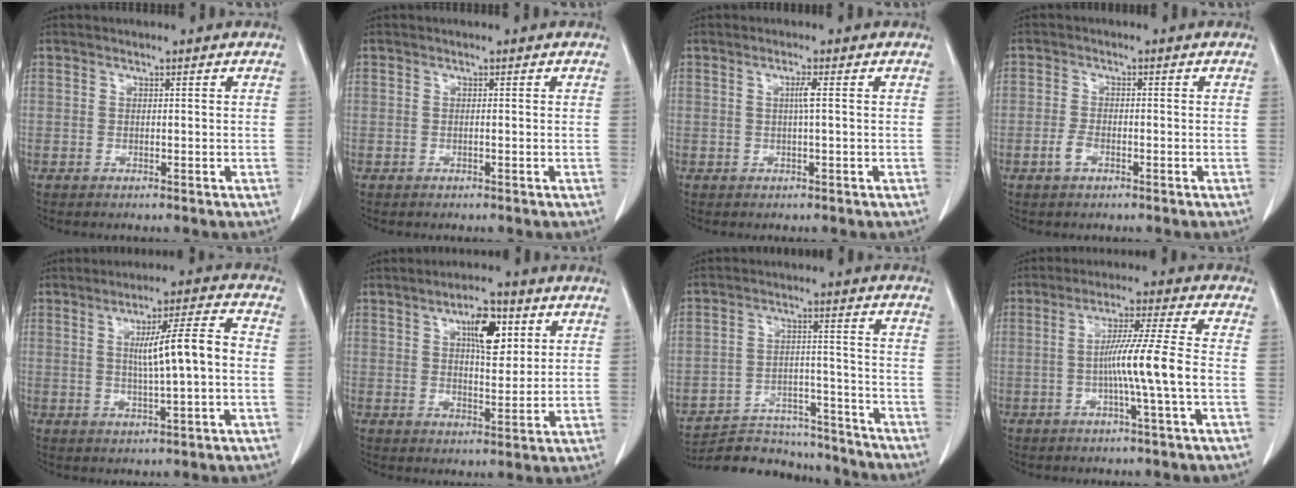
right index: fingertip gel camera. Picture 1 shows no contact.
{"total": 0.0}
{"total": 1.5, "force": [0.1, -0.3, 1.5], "torque": [-0.027, 0.002, 0.001]}
{"total": 2.1, "force": [-1.1, 1.1, 1.5], "torque": [-0.033, 0.002, -0.020]}
{"total": 8.6, "force": [0.2, 0.0, 8.6], "torque": [-0.135, 0.007, 0.003]}
{"total": 7.4, "force": [3.0, 2.7, 6.1], "torque": [-0.100, 0.008, 0.049]}
{"total": 16.3, "force": [-15.6, 3.8, 2.7], "torque": [-0.043, 0.028, -0.221]}
{"total": 8.1, "force": [-1.6, -1.7, 7.8], "torque": [-0.140, 0.003, -0.029]}